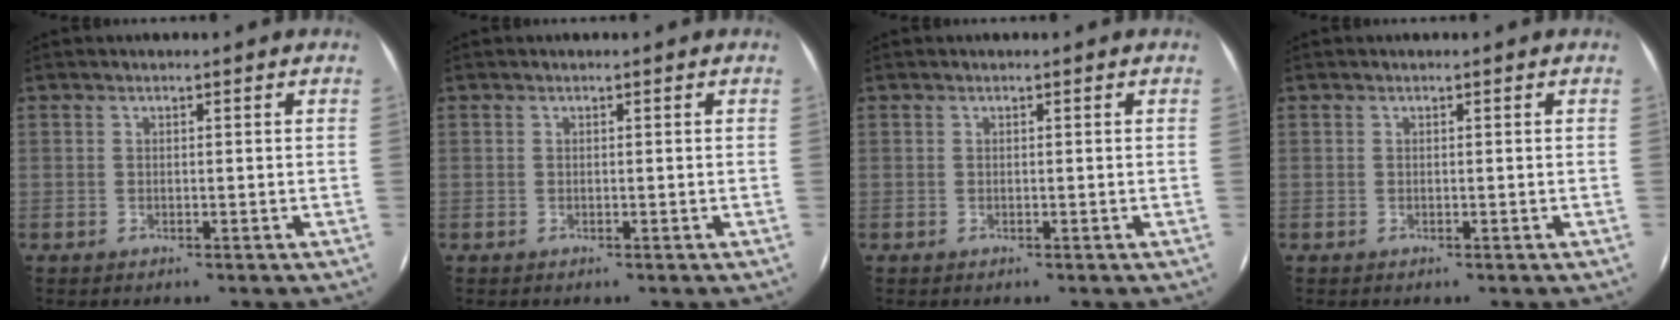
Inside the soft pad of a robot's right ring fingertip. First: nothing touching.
{"total": 0.0}
{"total": 0.0}
{"total": 0.0}